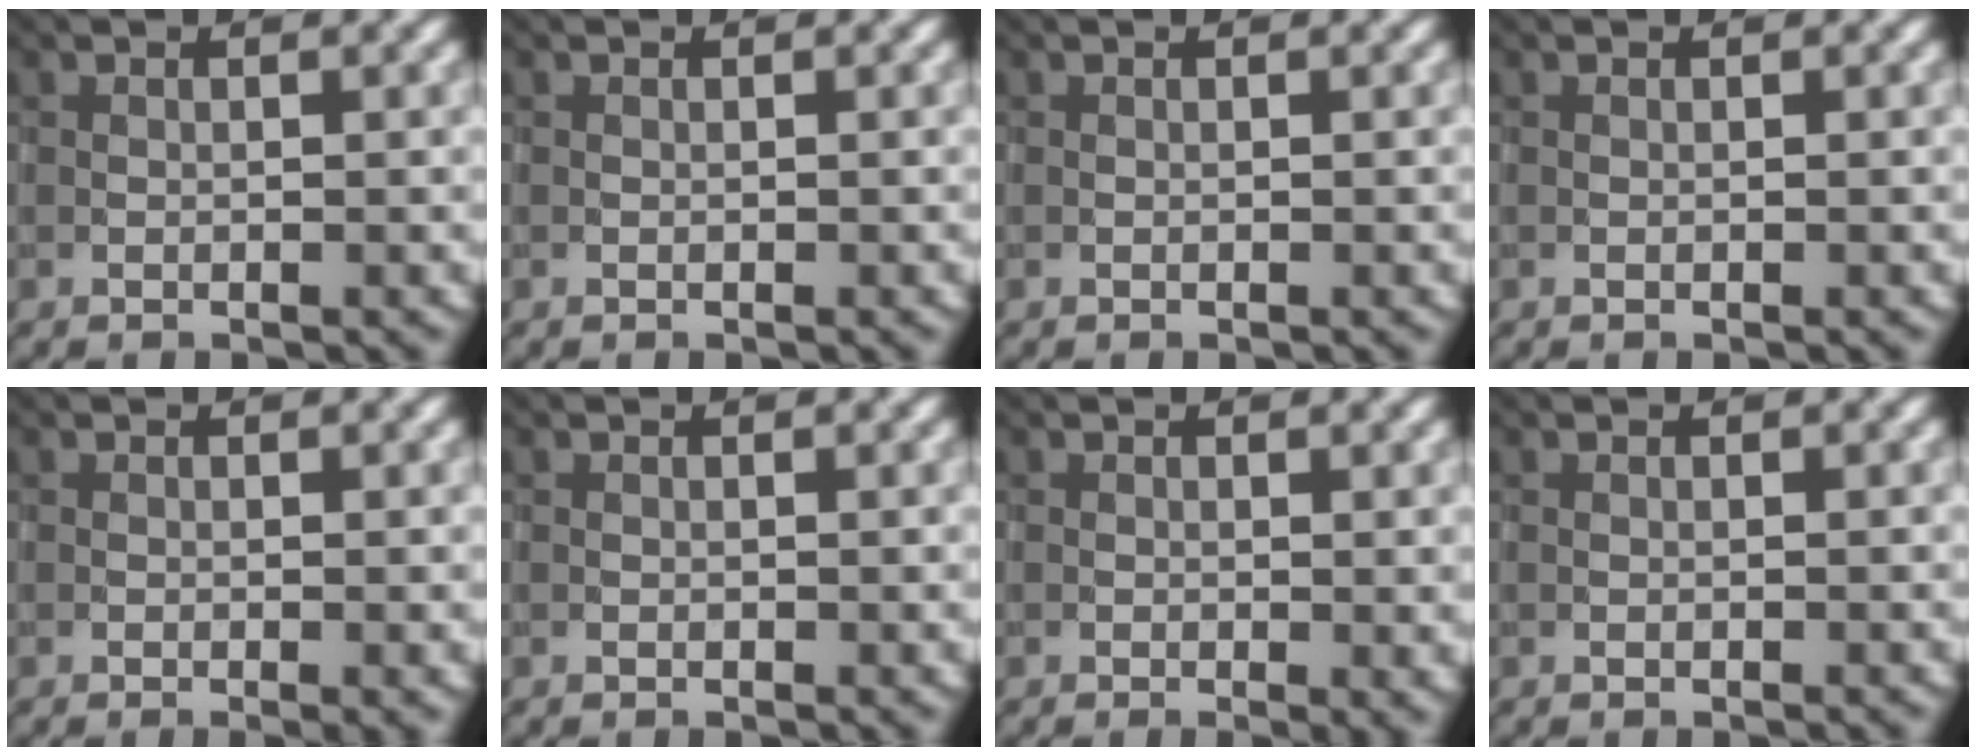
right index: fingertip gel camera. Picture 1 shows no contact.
{"total": 0.0}
{"total": 0.0}
{"total": 0.0}
{"total": 0.8, "force": [-0.1, 0.1, 0.8], "torque": [-0.009, -0.005, -0.003]}
{"total": 0.0}
{"total": 1.1, "force": [0.0, 0.3, 1.1], "torque": [-0.011, -0.007, -0.003]}
{"total": 0.0}